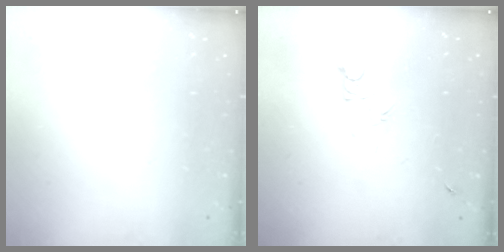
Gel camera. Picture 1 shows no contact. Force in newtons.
{"total": 3.8, "press": 3.8, "slide": 0.4}